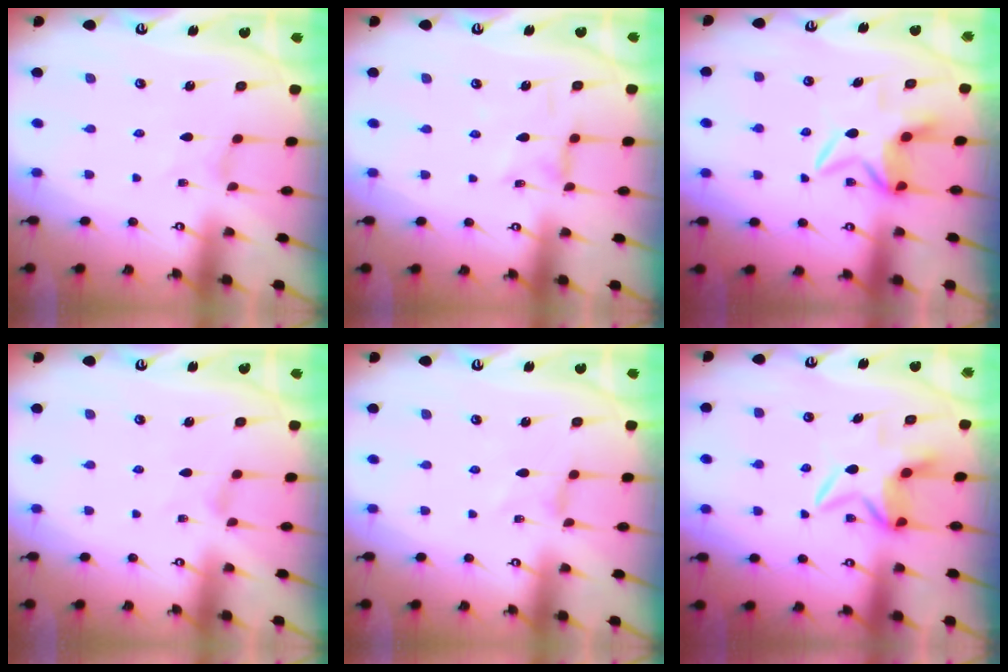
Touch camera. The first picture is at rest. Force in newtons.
{"total": 1.3, "press": 1.2, "slide": 0.4}
{"total": 6.0, "press": 5.9, "slide": 1.5}
{"total": 0.0}
{"total": 0.0}
{"total": 6.0, "press": 5.9, "slide": 1.5}